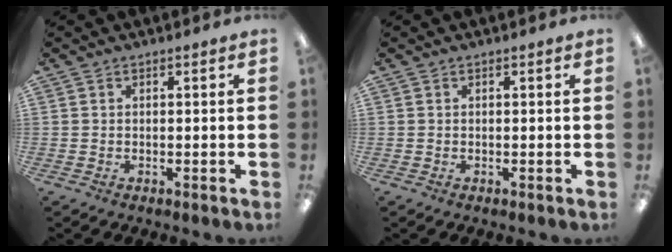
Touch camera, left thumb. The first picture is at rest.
{"total": 0.0}